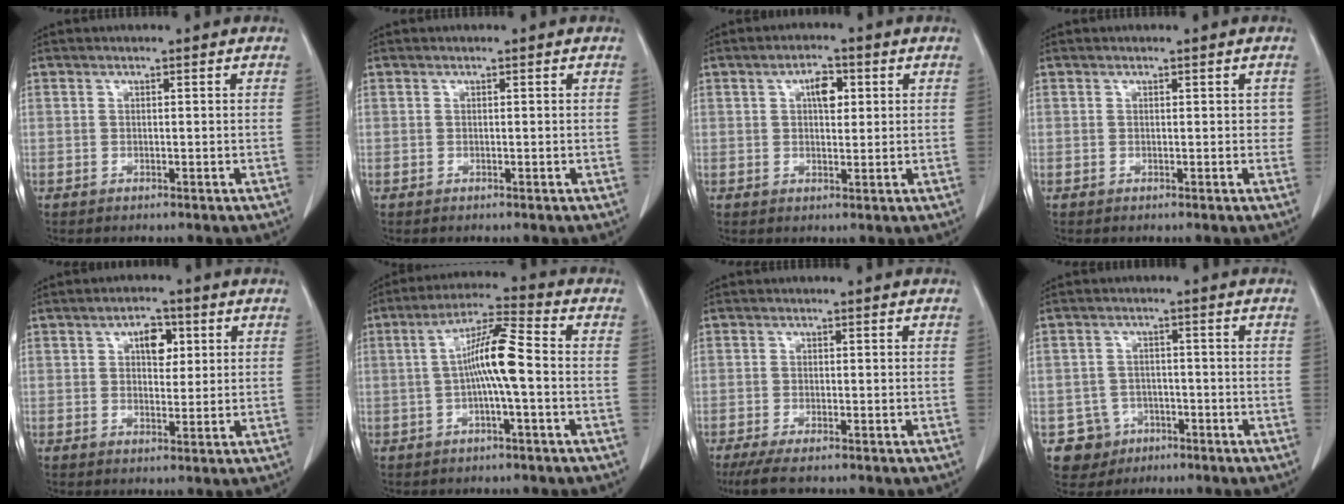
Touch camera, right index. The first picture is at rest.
{"total": 0.0}
{"total": 3.8, "force": [1.2, 1.8, 3.1], "torque": [-0.050, 0.007, 0.018]}
{"total": 1.2, "force": [0.3, 1.0, 0.6], "torque": [0.004, 0.007, 0.001]}
{"total": 4.4, "force": [1.5, 2.5, 3.3], "torque": [-0.050, 0.011, 0.024]}
{"total": 8.5, "force": [-0.7, 0.3, 8.5], "torque": [-0.159, 0.016, -0.019]}
{"total": 5.2, "force": [-4.1, 0.7, 3.2], "torque": [-0.053, -0.013, -0.063]}
{"total": 5.2, "force": [-2.5, 4.6, 0.1], "torque": [0.001, 0.012, -0.036]}